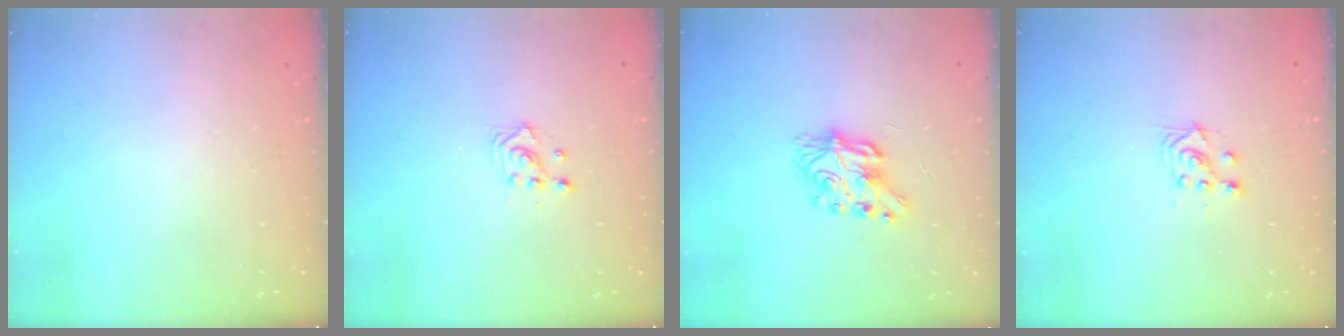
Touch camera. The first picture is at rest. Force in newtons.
{"total": 2.5, "press": 2.5, "slide": 0.3}
{"total": 7.9, "press": 7.9, "slide": 0.3}
{"total": 5.0, "press": 5.0, "slide": 0.8}